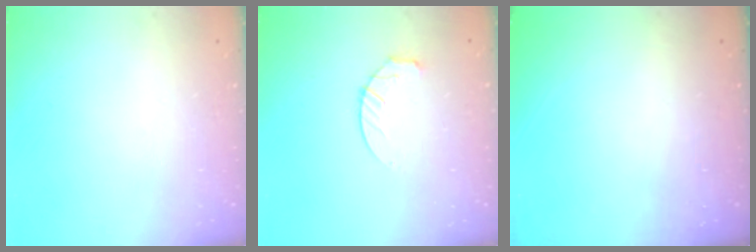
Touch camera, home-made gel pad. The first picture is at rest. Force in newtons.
{"total": 6.8, "press": 6.8, "slide": 0.8}
{"total": 0.0}